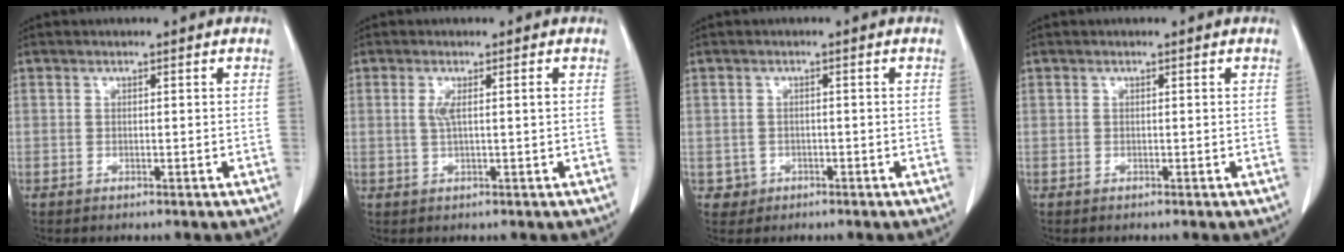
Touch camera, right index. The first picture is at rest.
{"total": 2.3, "force": [0.3, -0.1, 2.3], "torque": [-0.048, 0.003, 0.007]}
{"total": 2.0, "force": [-0.8, 1.8, 0.0], "torque": [0.004, 0.009, -0.011]}
{"total": 0.0}